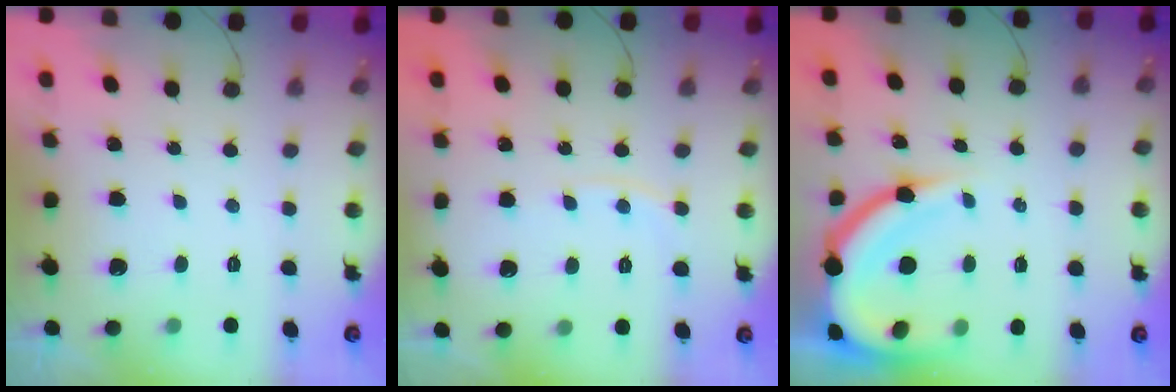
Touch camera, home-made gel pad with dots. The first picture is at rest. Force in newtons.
{"total": 5.4, "press": 5.4, "slide": 0.6}
{"total": 13.3, "press": 13.3, "slide": 1.2}